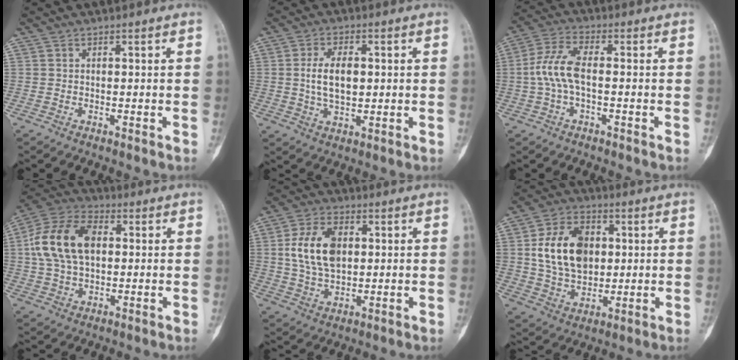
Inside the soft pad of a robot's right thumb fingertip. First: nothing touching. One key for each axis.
{"total": 7.8, "fx": 0.7, "fy": 4.2, "fz": 6.5, "tx": -0.115, "ty": -0.003, "tz": 0.014}
{"total": 7.9, "fx": -0.5, "fy": 3.4, "fz": 7.2, "tx": -0.170, "ty": 0.023, "tz": -0.013}
{"total": 15.2, "fx": 2.3, "fy": 9.6, "fz": 11.6, "tx": -0.220, "ty": 0.022, "tz": 0.037}
{"total": 11.9, "fx": 2.0, "fy": 7.4, "fz": 9.1, "tx": -0.161, "ty": 0.000, "tz": 0.041}
{"total": 15.5, "fx": 2.5, "fy": 10.9, "fz": 10.7, "tx": -0.154, "ty": -0.002, "tz": 0.048}